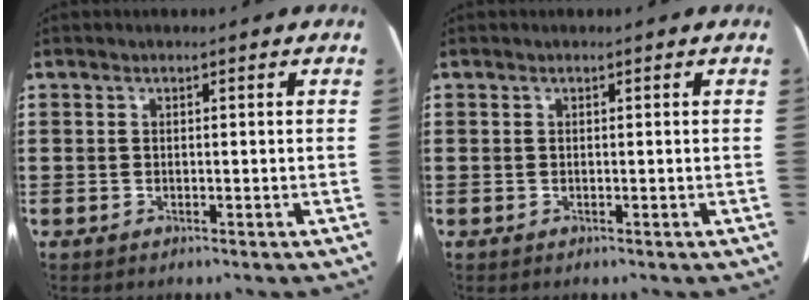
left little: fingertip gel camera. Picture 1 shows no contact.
{"total": 0.0}